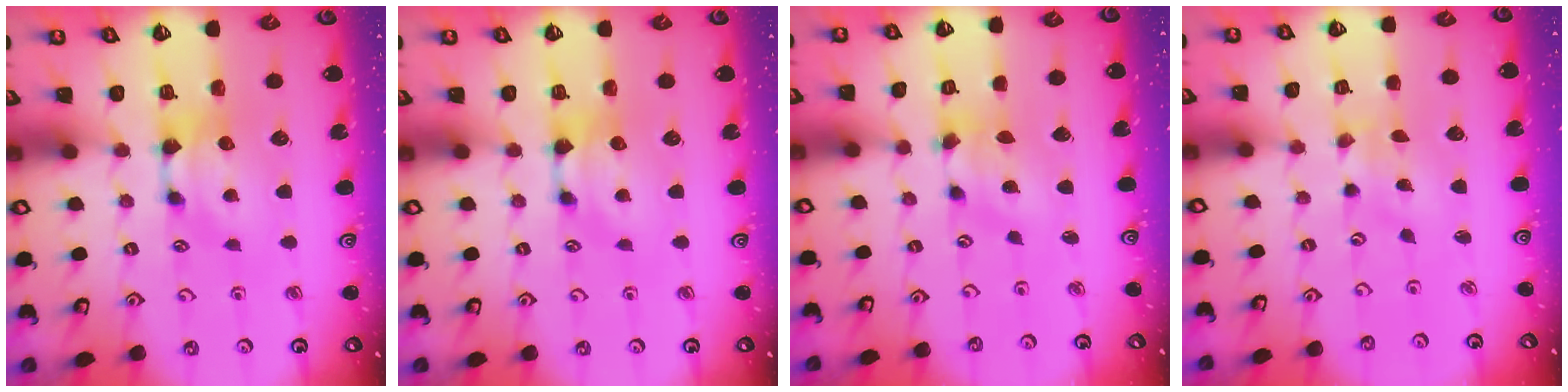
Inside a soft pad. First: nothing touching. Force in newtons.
{"total": 0.0}
{"total": 3.3, "press": 2.8, "slide": 1.6}
{"total": 5.4, "press": 5.4, "slide": 0.7}